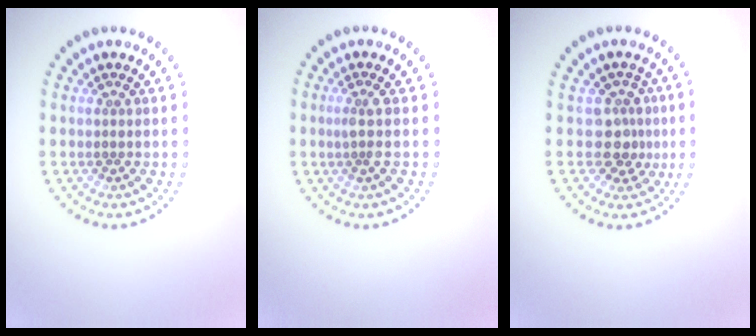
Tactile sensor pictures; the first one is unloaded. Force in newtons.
{"total": 1.5, "press": 1.1, "slide": 1.0}
{"total": 2.6, "press": 2.0, "slide": 1.6}